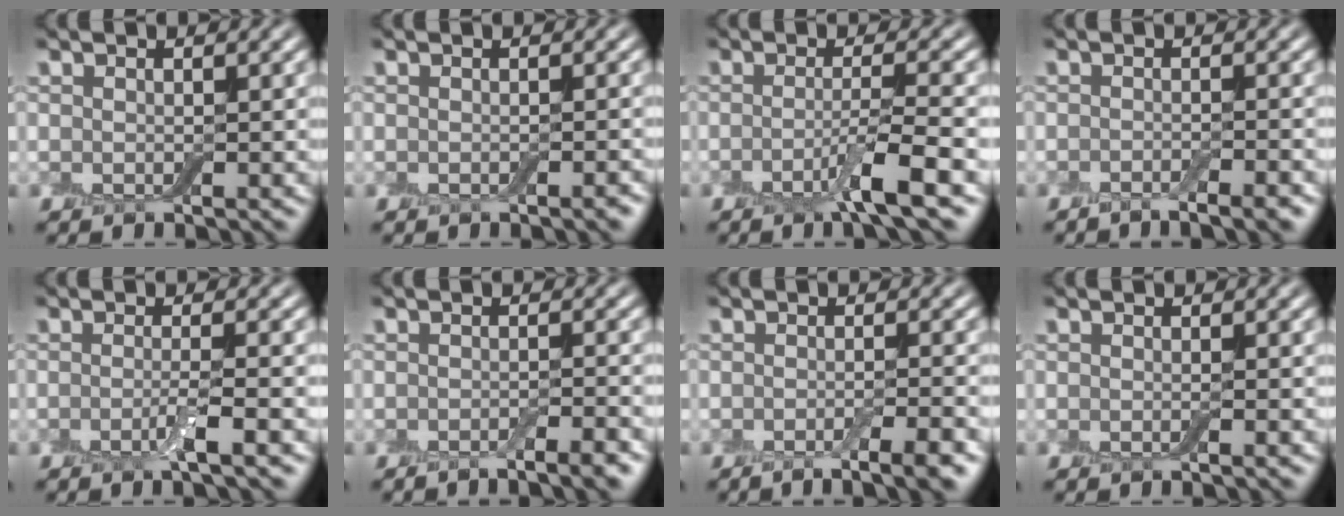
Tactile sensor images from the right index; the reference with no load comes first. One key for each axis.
{"total": 0.7, "fx": -0.4, "fy": 0.1, "fz": 0.6, "tx": -0.007, "ty": 0.001, "tz": -0.006}
{"total": 4.0, "fx": -1.8, "fy": 0.4, "fz": 3.6, "tx": -0.057, "ty": 0.002, "tz": -0.045}
{"total": 2.8, "fx": -2.1, "fy": 0.4, "fz": 1.8, "tx": -0.021, "ty": 0.001, "tz": -0.035}
{"total": 2.4, "fx": -0.8, "fy": 0.3, "fz": 2.2, "tx": -0.039, "ty": -0.002, "tz": -0.021}
{"total": 3.0, "fx": -2.0, "fy": 0.4, "fz": 2.2, "tx": -0.025, "ty": 0.000, "tz": -0.035}
{"total": 4.1, "fx": -2.3, "fy": 0.9, "fz": 3.3, "tx": -0.038, "ty": -0.002, "tz": -0.039}
{"total": 0.7, "fx": -0.2, "fy": 0.1, "fz": 0.7, "tx": -0.008, "ty": -0.004, "tz": -0.005}